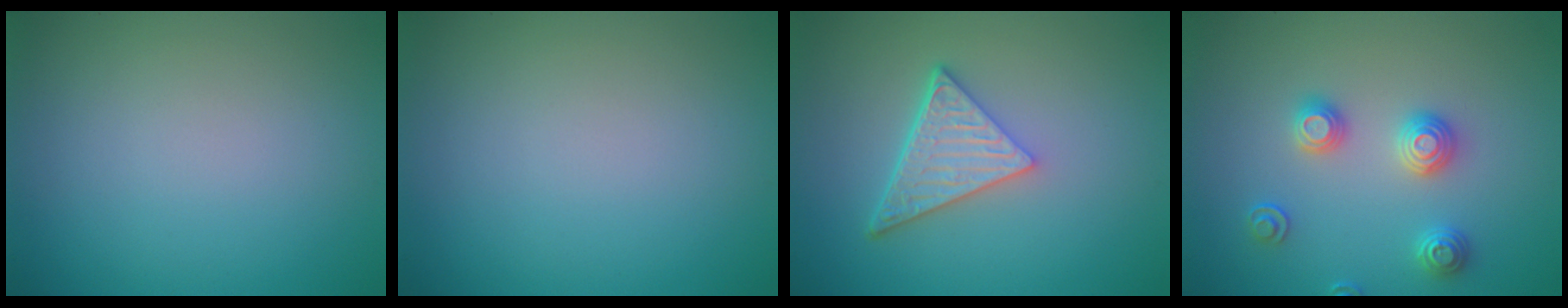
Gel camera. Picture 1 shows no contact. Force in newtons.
{"total": 0.0}
{"total": 5.0, "press": 3.5, "slide": 3.6}
{"total": 2.8, "press": 2.7, "slide": 0.8}